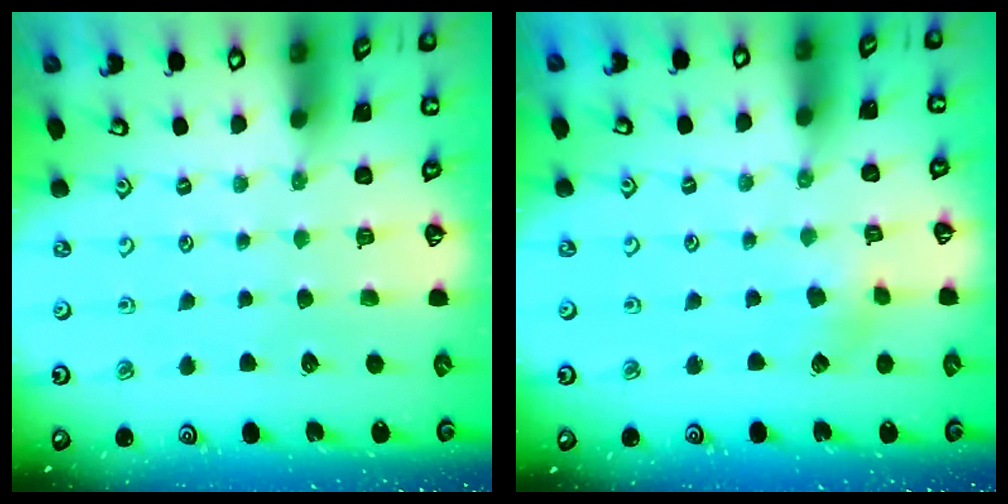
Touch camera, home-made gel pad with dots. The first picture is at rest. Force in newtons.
{"total": 3.1, "press": 3.0, "slide": 0.4}